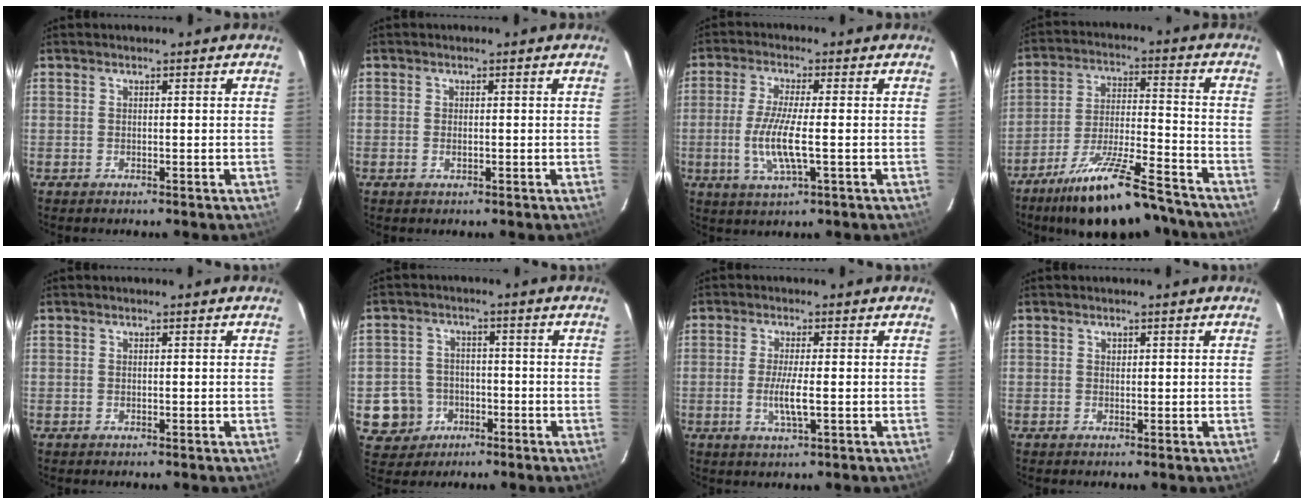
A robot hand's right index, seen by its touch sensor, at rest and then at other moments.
{"total": 1.0, "force": [-0.1, 0.5, 0.8], "torque": [-0.013, 0.002, -0.001]}
{"total": 8.5, "force": [-1.5, 1.3, 8.3], "torque": [-0.169, -0.009, -0.030]}
{"total": 19.1, "force": [-16.0, 3.2, 10.1], "torque": [-0.186, -0.021, -0.250]}
{"total": 0.0}
{"total": 7.8, "force": [-2.7, 7.2, 1.0], "torque": [-0.043, 0.023, -0.036]}
{"total": 4.5, "force": [-0.8, 0.2, 4.5], "torque": [-0.089, -0.007, -0.017]}
{"total": 0.5, "force": [0.3, 0.4, 0.1], "torque": [0.003, 0.004, 0.007]}